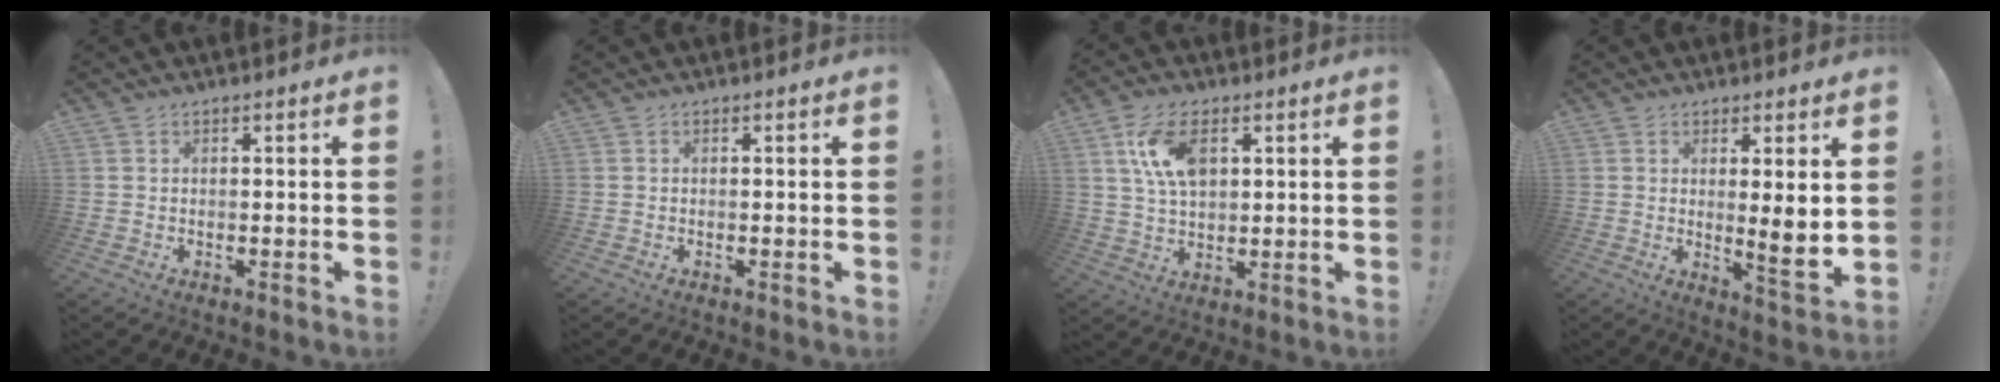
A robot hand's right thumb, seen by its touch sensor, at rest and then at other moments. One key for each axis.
{"total": 0.0}
{"total": 11.4, "fx": 3.9, "fy": 6.4, "fz": 8.5, "tx": -0.154, "ty": -0.002, "tz": 0.071}
{"total": 6.4, "fx": 1.8, "fy": 0.1, "fz": 6.1, "tx": -0.071, "ty": -0.033, "tz": 0.027}